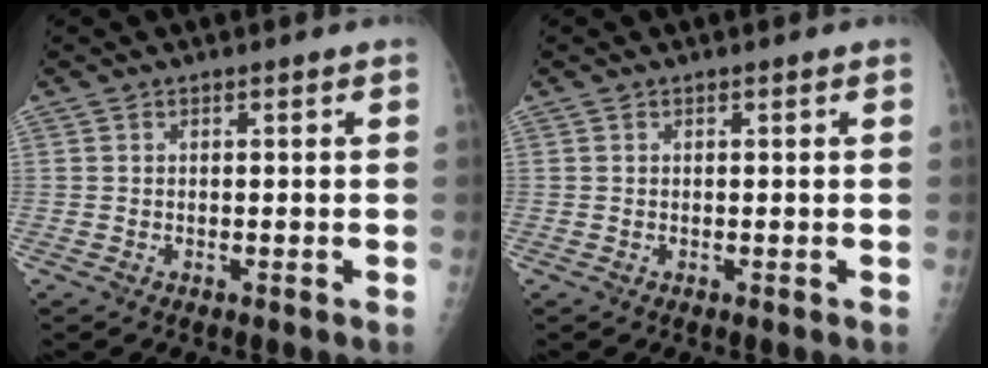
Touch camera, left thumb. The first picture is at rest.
{"total": 0.0}